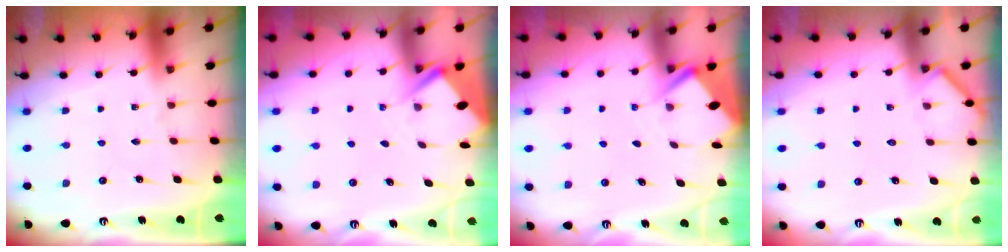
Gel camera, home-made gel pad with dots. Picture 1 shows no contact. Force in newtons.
{"total": 2.8, "press": 2.8, "slide": 0.4}
{"total": 2.9, "press": 2.9, "slide": 0.4}
{"total": 2.8, "press": 2.8, "slide": 0.4}